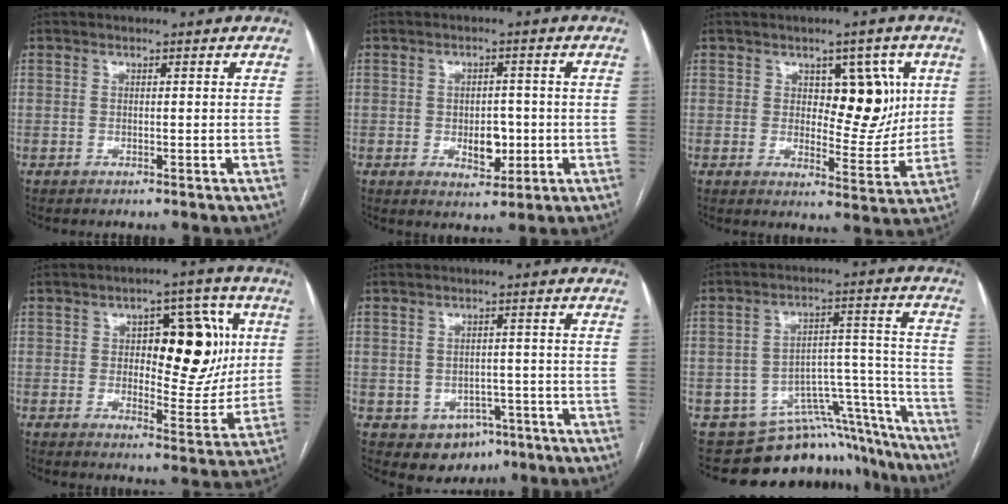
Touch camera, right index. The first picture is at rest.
{"total": 4.9, "force": [-0.9, 2.9, 3.9], "torque": [-0.051, 0.002, -0.004]}
{"total": 8.7, "force": [2.4, 4.4, 7.1], "torque": [-0.084, 0.010, 0.041]}
{"total": 13.5, "force": [2.8, 6.0, 11.8], "torque": [-0.147, 0.023, 0.047]}
{"total": 5.8, "force": [-3.0, 4.6, 2.1], "torque": [-0.020, 0.007, -0.030]}
{"total": 16.2, "force": [-14.2, 7.1, 3.1], "torque": [-0.012, 0.093, -0.184]}